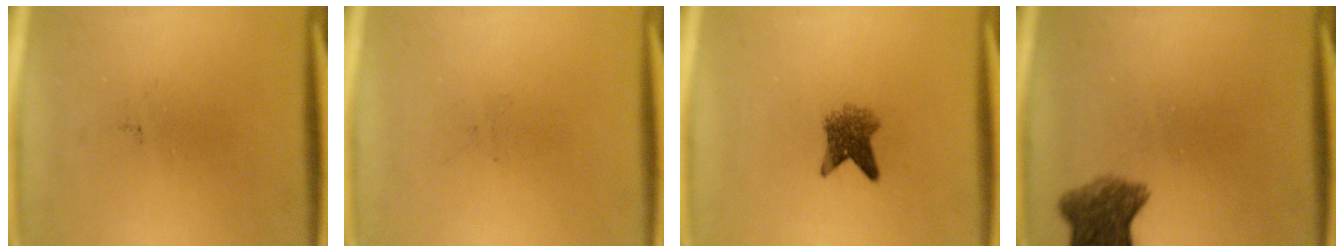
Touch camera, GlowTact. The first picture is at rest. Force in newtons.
{"total": 0.0}
{"total": 4.0}
{"total": 6.4}